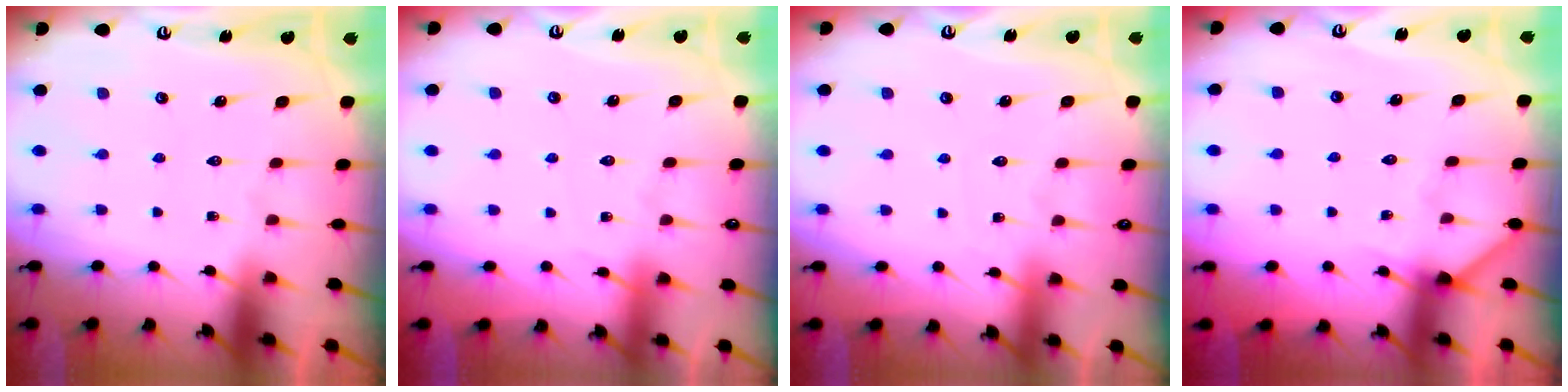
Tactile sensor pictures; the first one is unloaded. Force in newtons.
{"total": 2.6, "press": 2.6, "slide": 0.5}
{"total": 2.1, "press": 2.1, "slide": 0.2}
{"total": 3.9, "press": 3.9, "slide": 0.4}